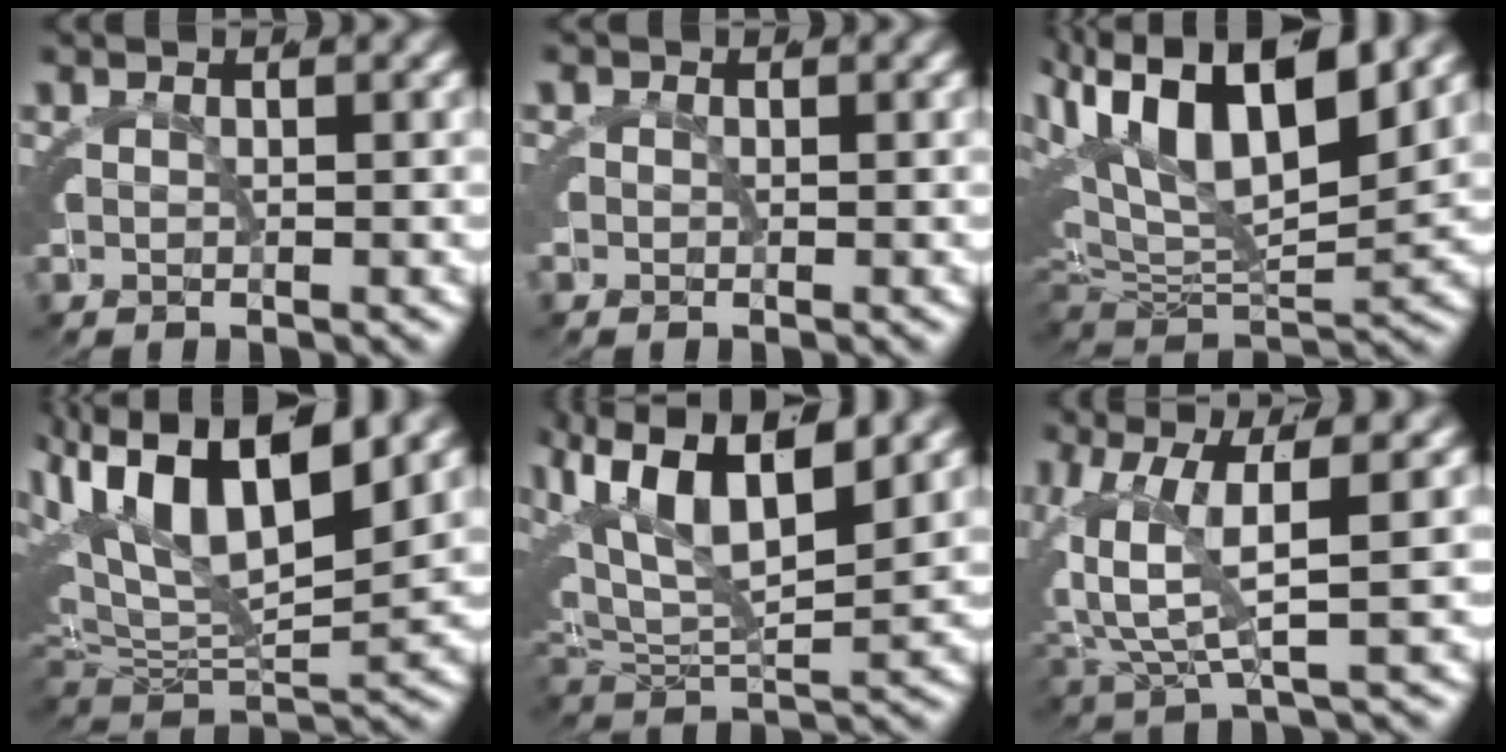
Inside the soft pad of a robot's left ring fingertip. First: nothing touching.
{"total": 1.3, "force": [0.0, 1.3, 0.0], "torque": [-0.003, -0.007, 0.001]}
{"total": 10.4, "force": [2.0, 6.5, 7.8], "torque": [-0.146, 0.003, 0.027]}
{"total": 9.4, "force": [1.8, 5.9, 7.1], "torque": [-0.132, 0.005, 0.024]}
{"total": 7.9, "force": [2.8, 4.9, 5.5], "torque": [-0.122, 0.006, 0.040]}
{"total": 5.3, "force": [0.7, 2.8, 4.4], "torque": [-0.084, 0.002, 0.011]}